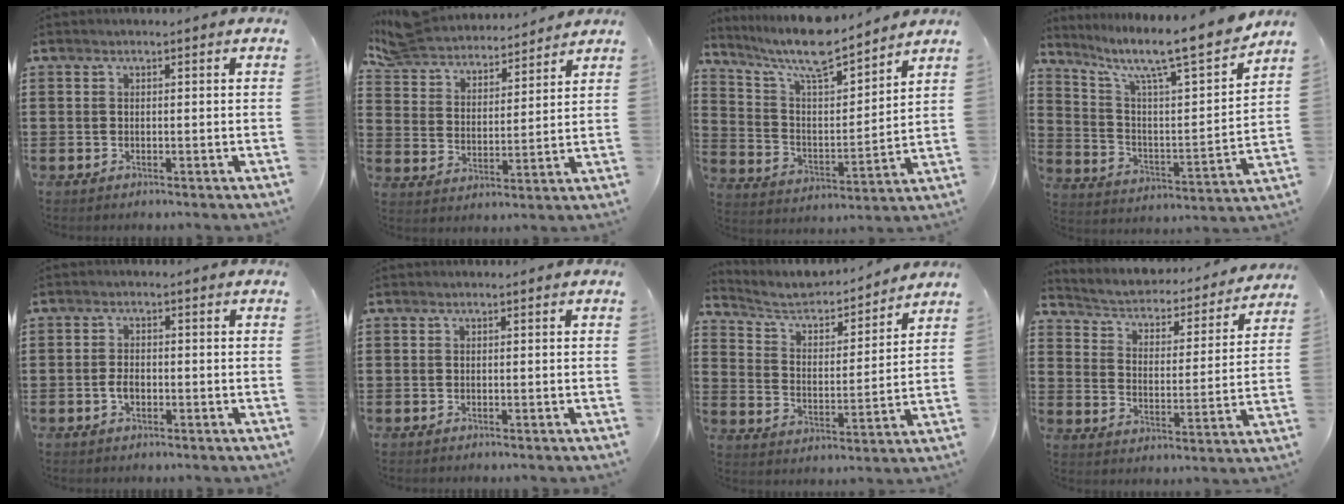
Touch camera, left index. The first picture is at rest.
{"total": 6.0, "force": [5.9, 1.0, 0.6], "torque": [-0.043, -0.035, 0.102]}
{"total": 10.3, "force": [9.0, 1.7, 4.7], "torque": [-0.126, -0.048, 0.159]}
{"total": 10.1, "force": [8.4, 1.0, 5.6], "torque": [-0.127, -0.065, 0.131]}
{"total": 2.2, "force": [-0.6, 1.2, 1.8], "torque": [-0.050, -0.003, -0.016]}
{"total": 0.0}
{"total": 5.2, "force": [4.7, 1.5, 1.7], "torque": [-0.059, -0.035, 0.075]}
{"total": 2.7, "force": [2.6, 0.8, 0.6], "torque": [-0.031, -0.026, 0.033]}